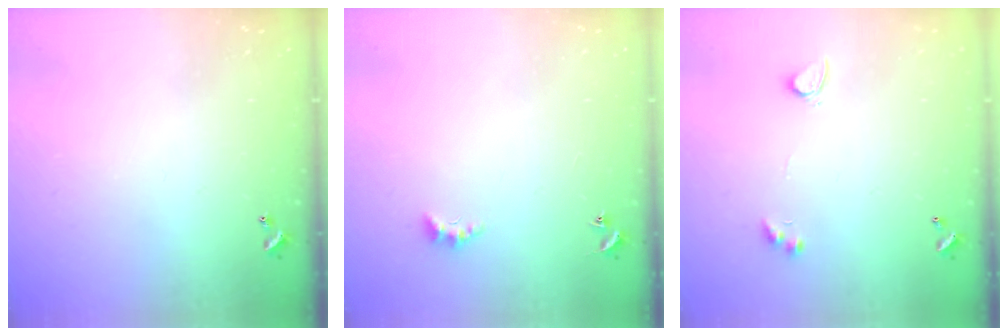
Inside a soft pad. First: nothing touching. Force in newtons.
{"total": 2.4, "press": 2.4, "slide": 0.6}
{"total": 2.9, "press": 2.6, "slide": 1.3}